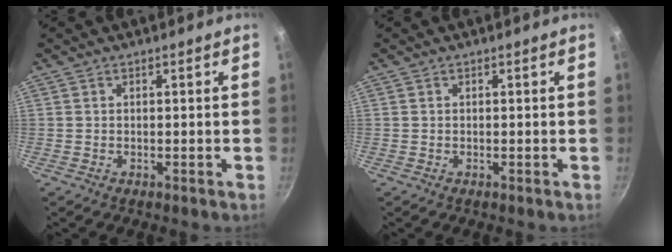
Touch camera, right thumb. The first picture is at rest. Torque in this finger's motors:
{"motor_torque": [-0.01, -0.01, -0.28, 0.28, 0.04]}